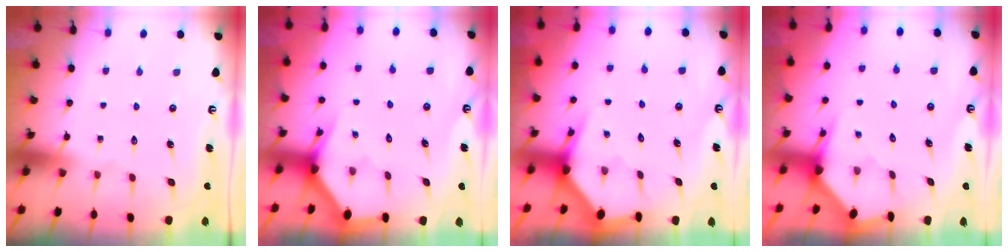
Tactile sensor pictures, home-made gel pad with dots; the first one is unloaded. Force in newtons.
{"total": 2.7, "press": 2.7, "slide": 0.0}
{"total": 3.4, "press": 3.4, "slide": 0.5}
{"total": 3.1, "press": 3.1, "slide": 0.3}